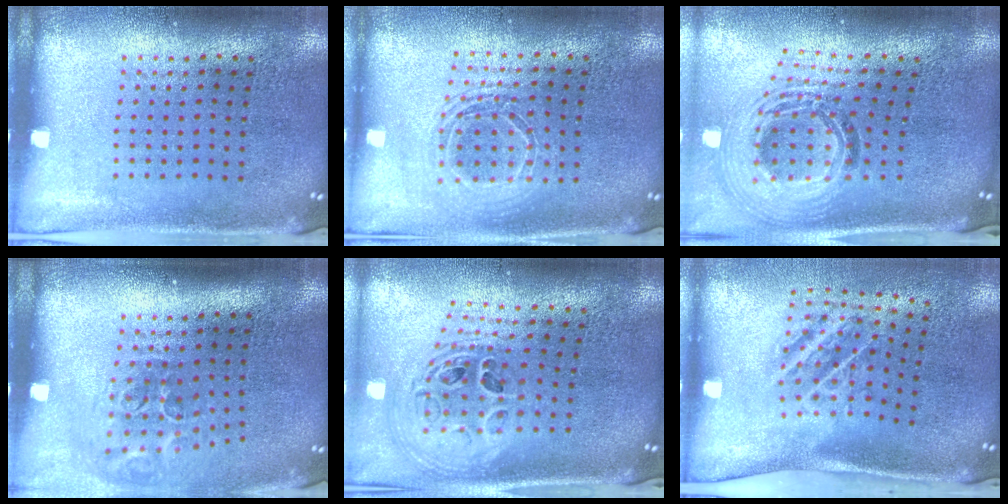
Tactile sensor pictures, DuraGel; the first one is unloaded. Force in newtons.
{"total": 1.7, "press": 1.5, "slide": 0.9}
{"total": 2.1, "press": 1.6, "slide": 1.4}
{"total": 2.0, "press": 1.2, "slide": 1.6}
{"total": 1.7, "press": 1.5, "slide": 0.9}
{"total": 1.9, "press": 1.1, "slide": 1.6}